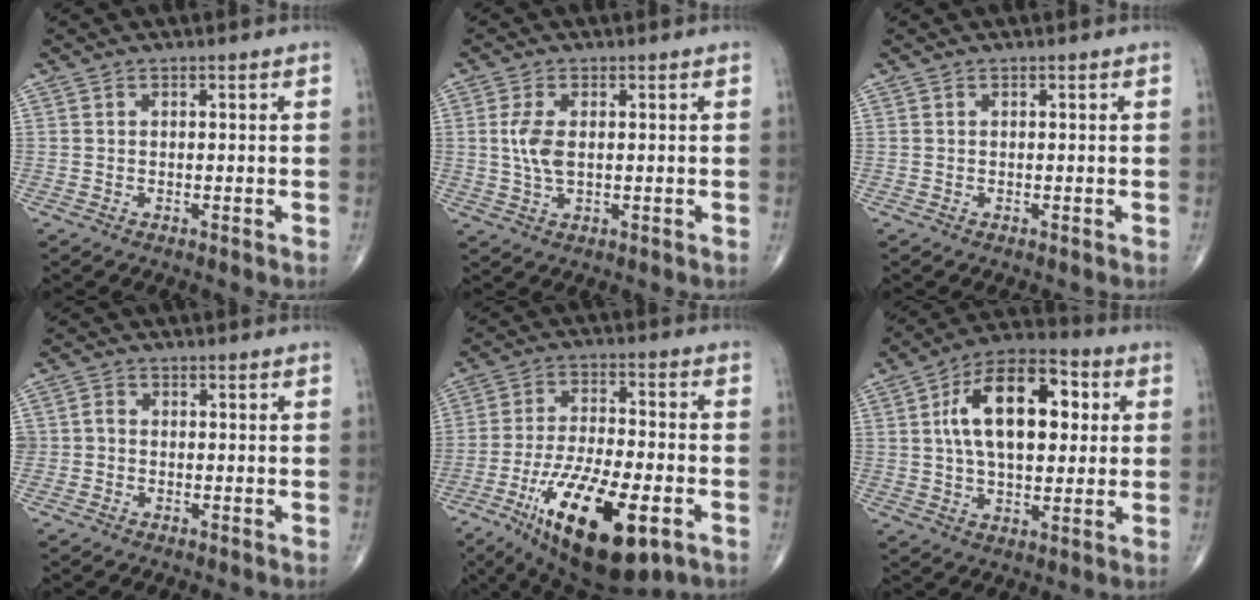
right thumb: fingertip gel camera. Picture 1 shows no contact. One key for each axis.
{"total": 4.7, "fx": 0.5, "fy": 2.3, "fz": 4.1, "tx": -0.094, "ty": -0.002, "tz": 0.012}
{"total": 0.0}
{"total": 1.8, "fx": -0.5, "fy": 1.6, "fz": 0.8, "tx": -0.003, "ty": 0.006, "tz": -0.013}
{"total": 21.6, "fx": -9.3, "fy": 7.9, "fz": 17.8, "tx": -0.319, "ty": 0.016, "tz": -0.145}
{"total": 18.4, "fx": 3.7, "fy": 10.1, "fz": 15.0, "tx": -0.219, "ty": 0.018, "tz": 0.054}